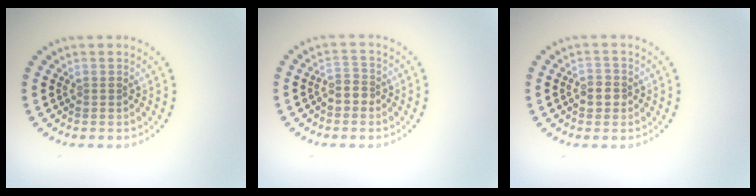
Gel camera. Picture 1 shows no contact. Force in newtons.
{"total": 1.9, "press": 1.7, "slide": 0.9}
{"total": 1.7, "press": 1.7, "slide": 0.3}